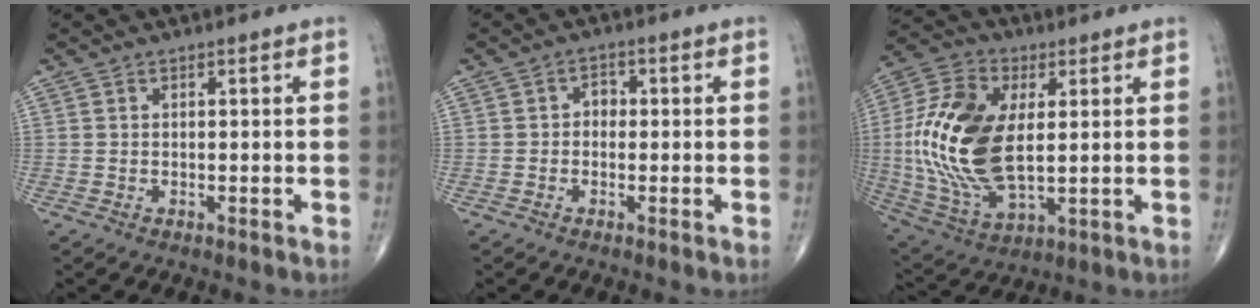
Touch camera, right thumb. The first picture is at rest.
{"total": 2.1, "force": [-0.2, 1.7, 1.3], "torque": [-0.004, 0.009, -0.012]}
{"total": 20.9, "force": [1.6, 11.3, 17.6], "torque": [-0.371, -0.010, 0.033]}